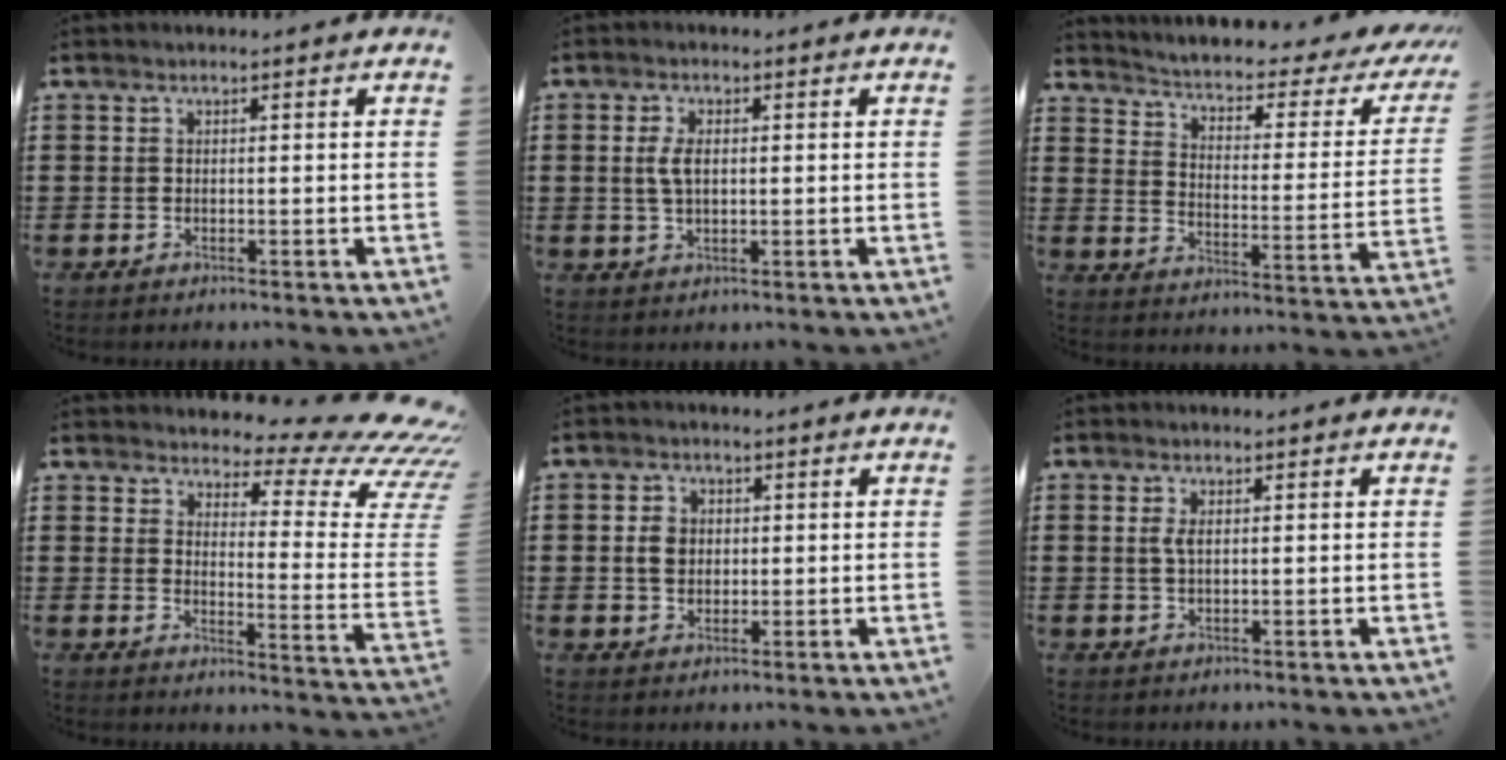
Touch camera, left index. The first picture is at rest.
{"total": 3.6, "force": [0.5, 1.7, 3.2], "torque": [-0.073, 0.004, 0.005]}
{"total": 2.5, "force": [1.2, 0.5, 2.1], "torque": [-0.051, -0.025, 0.008]}
{"total": 8.4, "force": [6.5, 1.8, 5.0], "torque": [-0.081, -0.058, 0.108]}
{"total": 3.3, "force": [0.2, 2.8, 1.6], "torque": [-0.040, 0.009, 0.001]}
{"total": 2.0, "force": [0.5, 0.7, 1.8], "torque": [-0.045, 0.001, 0.005]}